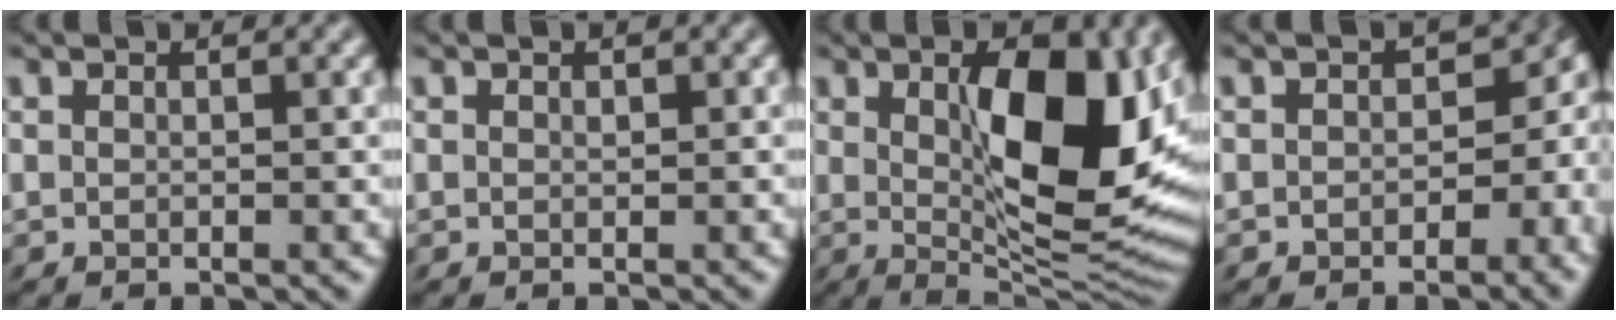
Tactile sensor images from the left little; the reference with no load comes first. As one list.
[{"total": 0.8, "force": [0.2, 0.6, 0.5], "torque": [-0.010, -0.001, 0.004]}, {"total": 11.9, "force": [2.0, 5.2, 10.5], "torque": [-0.141, -0.017, 0.034]}, {"total": 10.7, "force": [-2.0, 7.8, 7.0], "torque": [-0.086, -0.022, -0.049]}]